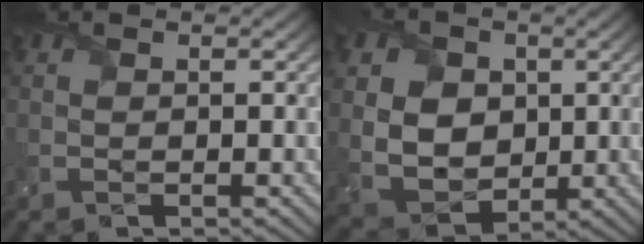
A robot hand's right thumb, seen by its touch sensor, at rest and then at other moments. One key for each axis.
{"total": 10.3, "fx": 1.4, "fy": 8.2, "fz": 6.0, "tx": -0.167, "ty": 0.010, "tz": 0.021}